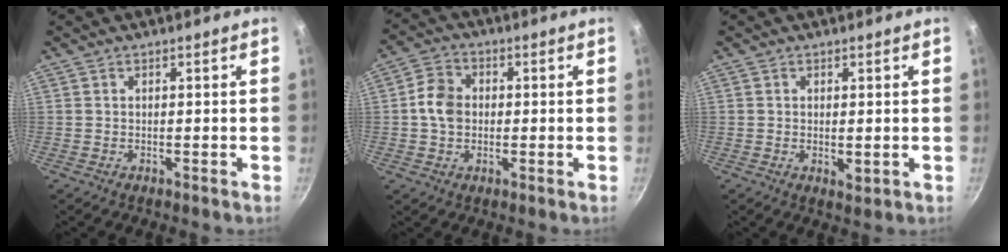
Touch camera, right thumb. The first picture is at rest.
{"total": 6.4, "force": [0.0, 5.1, 3.8], "torque": [-0.056, 0.013, -0.012]}
{"total": 2.1, "force": [0.1, 1.1, 1.8], "torque": [-0.029, -0.007, 0.003]}